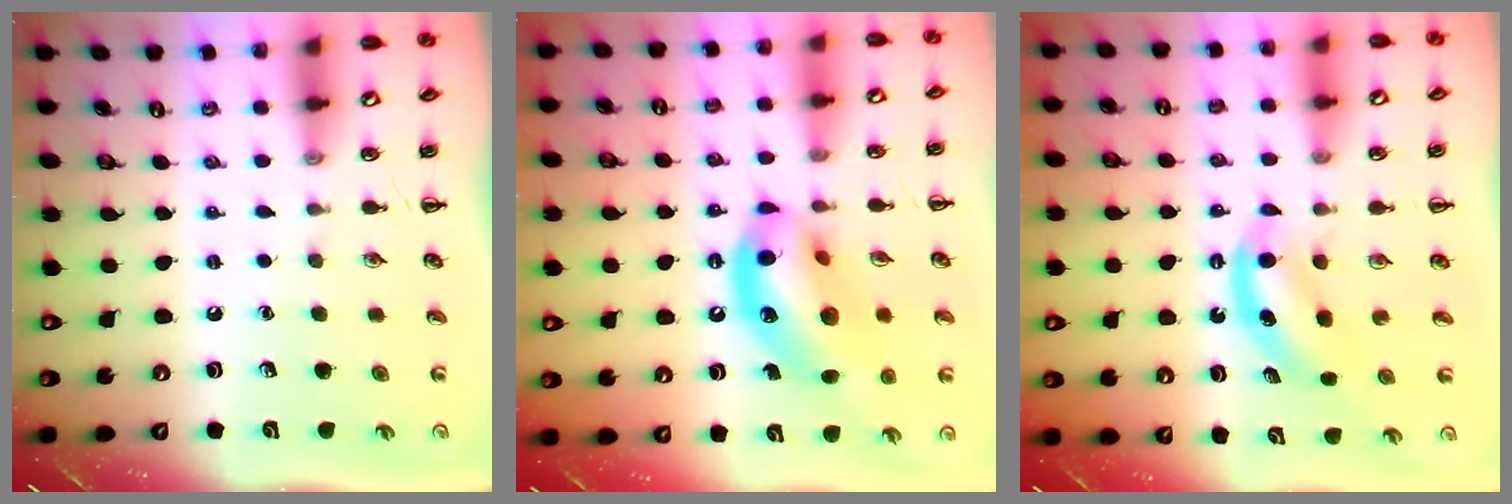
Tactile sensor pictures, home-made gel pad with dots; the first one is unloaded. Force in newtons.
{"total": 17.3, "press": 16.7, "slide": 4.4}
{"total": 5.9, "press": 5.9, "slide": 0.7}